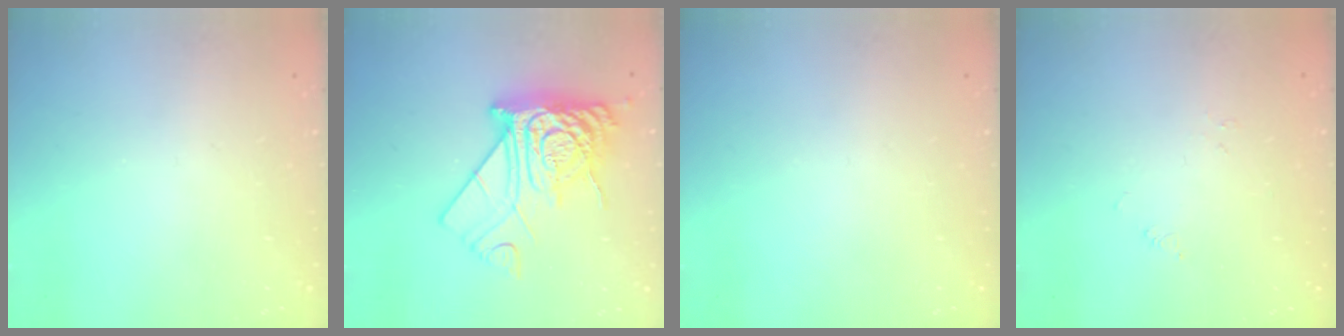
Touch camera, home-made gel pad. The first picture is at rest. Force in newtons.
{"total": 15.8, "press": 15.8, "slide": 1.6}
{"total": 0.0}
{"total": 0.0}